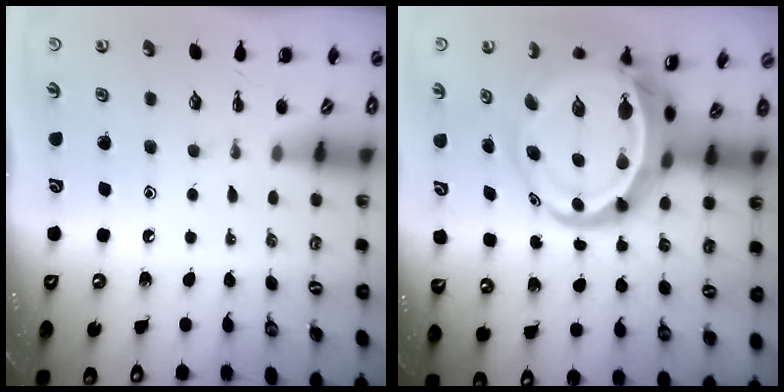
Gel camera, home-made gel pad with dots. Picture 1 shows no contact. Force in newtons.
{"total": 11.8, "press": 11.4, "slide": 3.3}